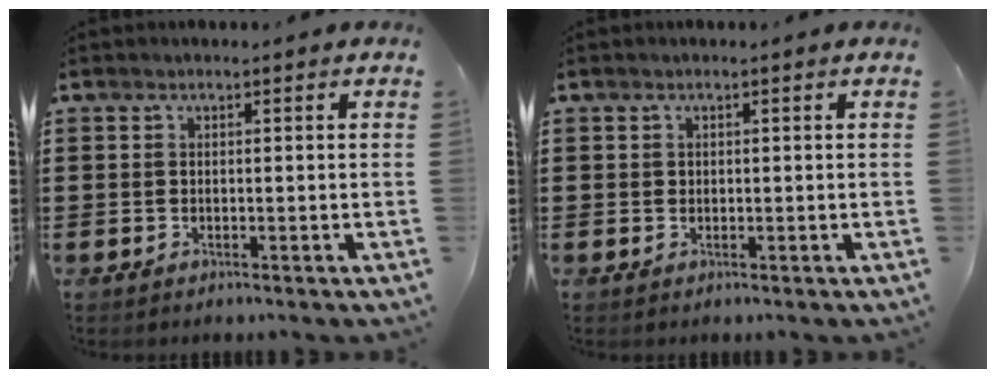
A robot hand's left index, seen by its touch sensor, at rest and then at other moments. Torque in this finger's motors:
{"motor_torque": [0.15, -0.07, -0.04, 0.01]}